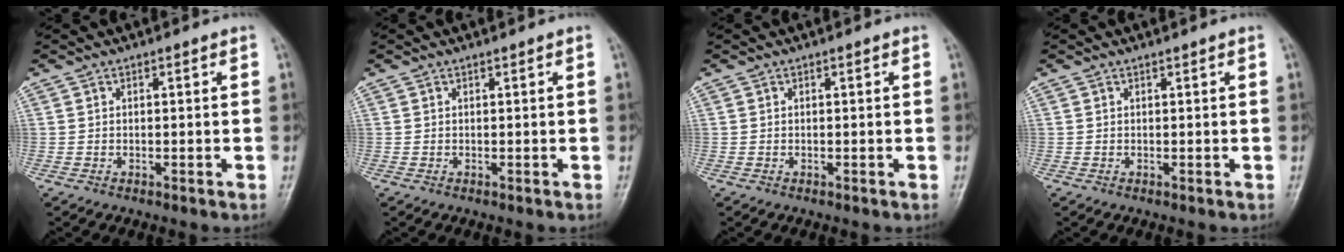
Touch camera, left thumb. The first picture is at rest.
{"total": 0.0}
{"total": 0.0}
{"total": 0.0}